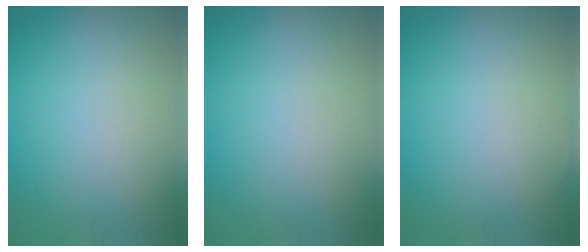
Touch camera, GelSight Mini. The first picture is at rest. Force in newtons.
{"total": 0.0}
{"total": 0.0}